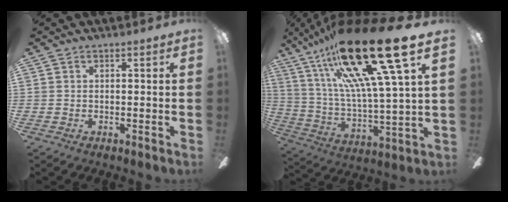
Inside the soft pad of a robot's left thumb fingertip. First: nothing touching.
{"total": 31.6, "force": [19.9, 7.1, 23.5], "torque": [-0.421, -0.113, 0.311]}